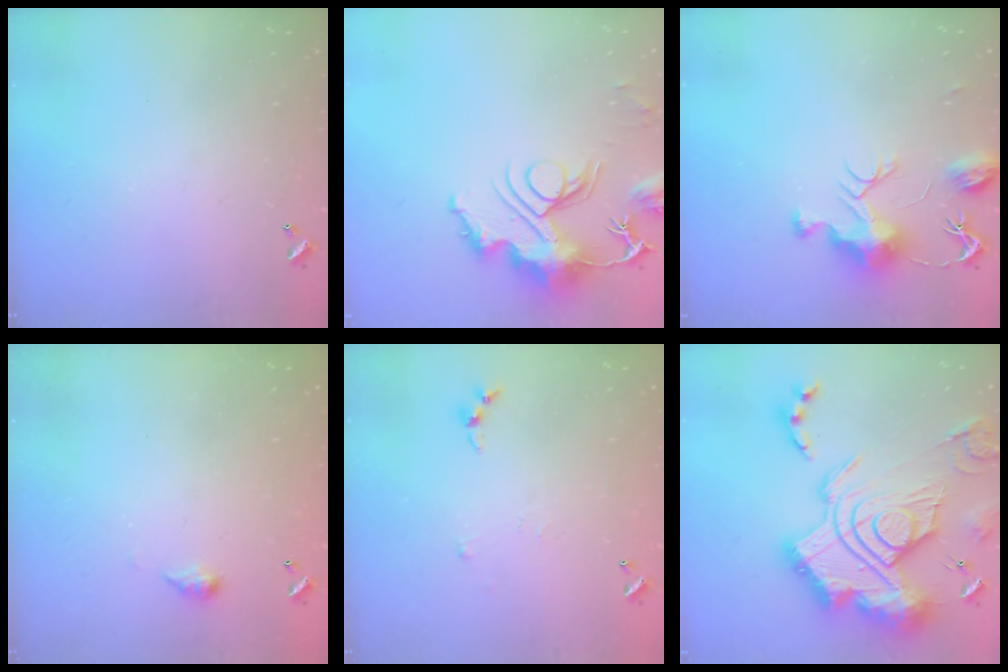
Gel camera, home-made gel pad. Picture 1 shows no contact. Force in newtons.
{"total": 13.9, "press": 13.8, "slide": 1.5}
{"total": 9.4, "press": 9.4, "slide": 0.3}
{"total": 3.5, "press": 3.4, "slide": 0.6}
{"total": 3.7, "press": 3.7, "slide": 0.5}
{"total": 3.9, "press": 3.0, "slide": 2.5}